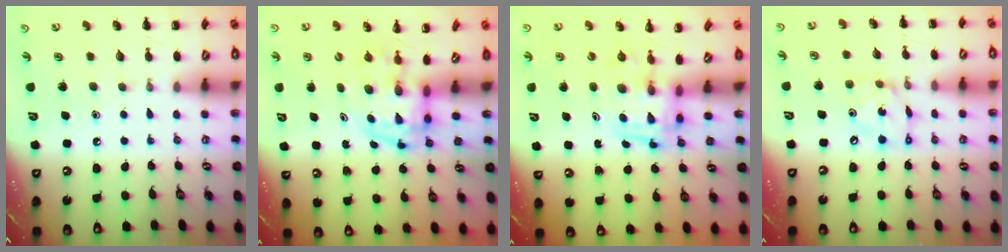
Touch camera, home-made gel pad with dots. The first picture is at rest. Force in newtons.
{"total": 3.8, "press": 3.8, "slide": 0.6}
{"total": 3.1, "press": 3.1, "slide": 0.5}
{"total": 6.4, "press": 6.3, "slide": 1.2}